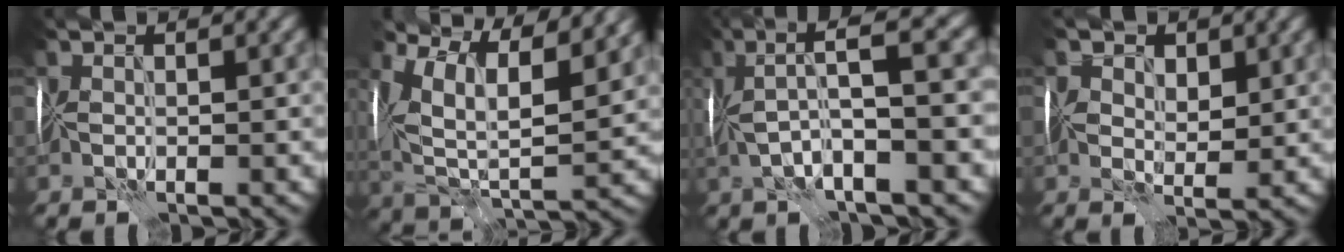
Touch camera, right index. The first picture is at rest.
{"total": 11.4, "force": [5.8, 5.7, 7.9], "torque": [-0.149, -0.001, 0.110]}
{"total": 6.3, "force": [1.5, 0.9, 6.1], "torque": [-0.124, 0.024, 0.020]}
{"total": 3.4, "force": [1.6, 2.3, 2.0], "torque": [-0.033, 0.003, 0.015]}